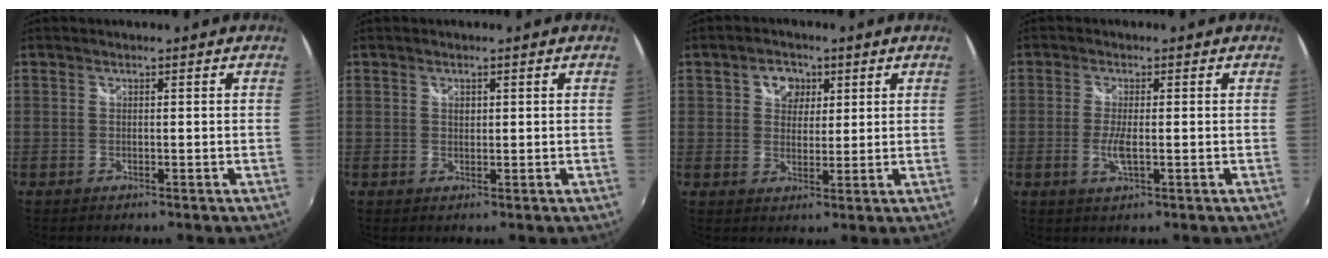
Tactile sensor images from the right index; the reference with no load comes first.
{"total": 1.0, "force": [0.4, 0.7, 0.5], "torque": [-0.007, 0.003, 0.007]}
{"total": 5.0, "force": [1.9, 4.1, 2.1], "torque": [-0.025, 0.013, 0.032]}
{"total": 3.6, "force": [-0.7, 0.6, 3.4], "torque": [-0.072, -0.007, -0.015]}